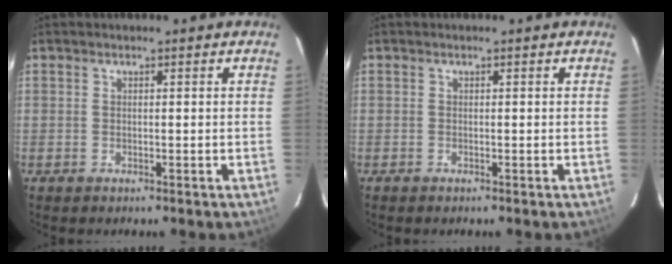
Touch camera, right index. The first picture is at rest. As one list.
[{"total": 0.0}]